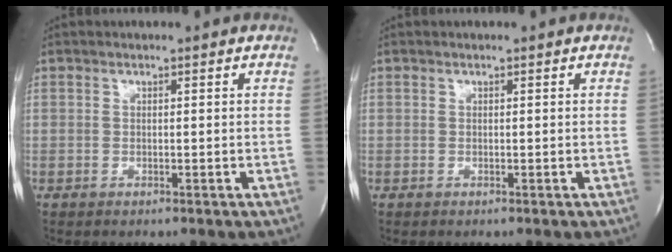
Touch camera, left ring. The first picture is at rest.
{"total": 0.0}